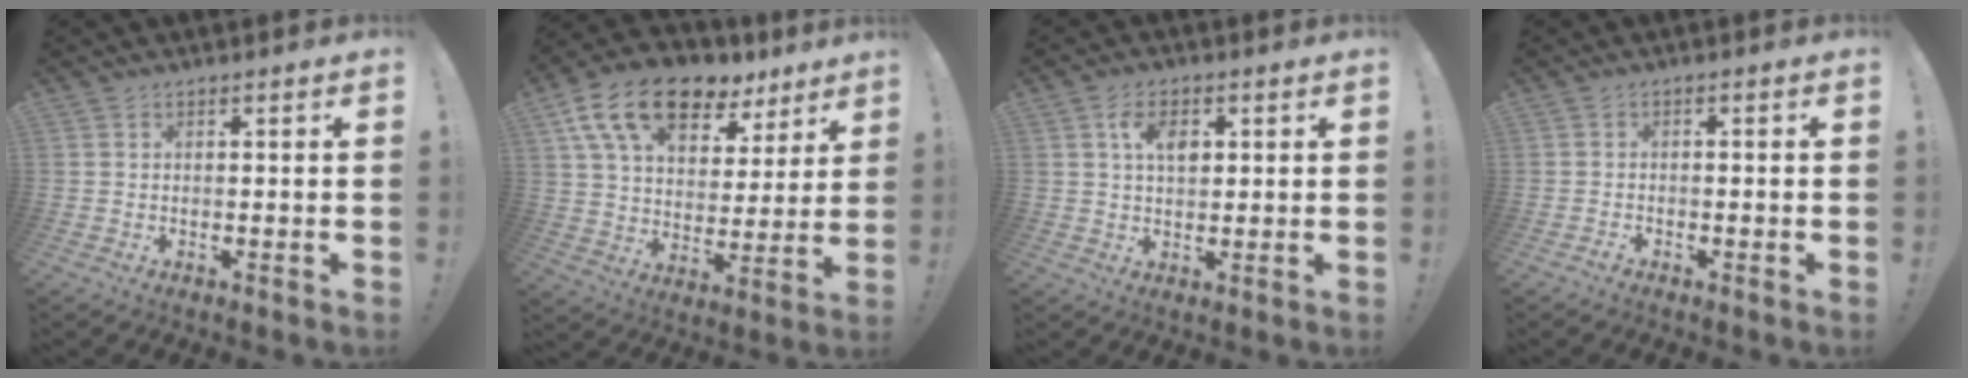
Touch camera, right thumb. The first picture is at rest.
{"total": 17.9, "force": [11.1, 9.6, 10.1], "torque": [-0.171, -0.060, 0.202]}
{"total": 6.7, "force": [2.1, 4.0, 4.9], "torque": [-0.082, 0.002, 0.036]}
{"total": 1.7, "force": [-1.5, 0.3, 0.8], "torque": [-0.008, 0.006, -0.026]}